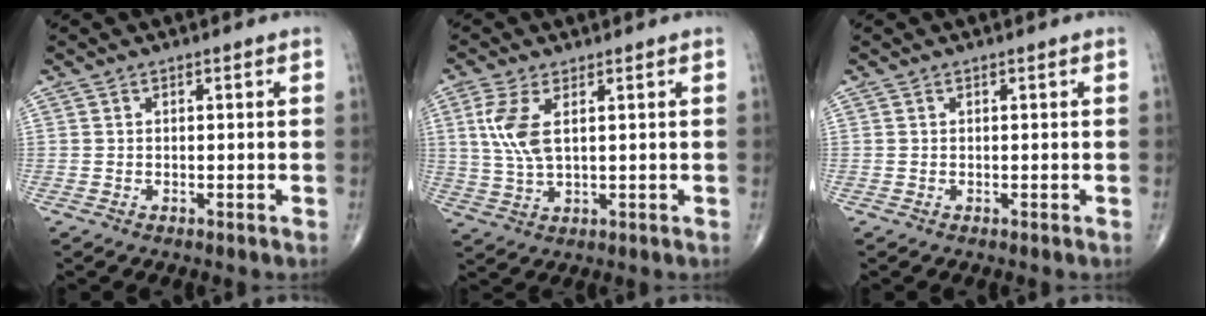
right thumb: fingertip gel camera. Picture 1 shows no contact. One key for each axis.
{"total": 7.1, "fx": 2.0, "fy": 3.0, "fz": 6.1, "tx": -0.144, "ty": -0.003, "tz": 0.045}
{"total": 0.0}